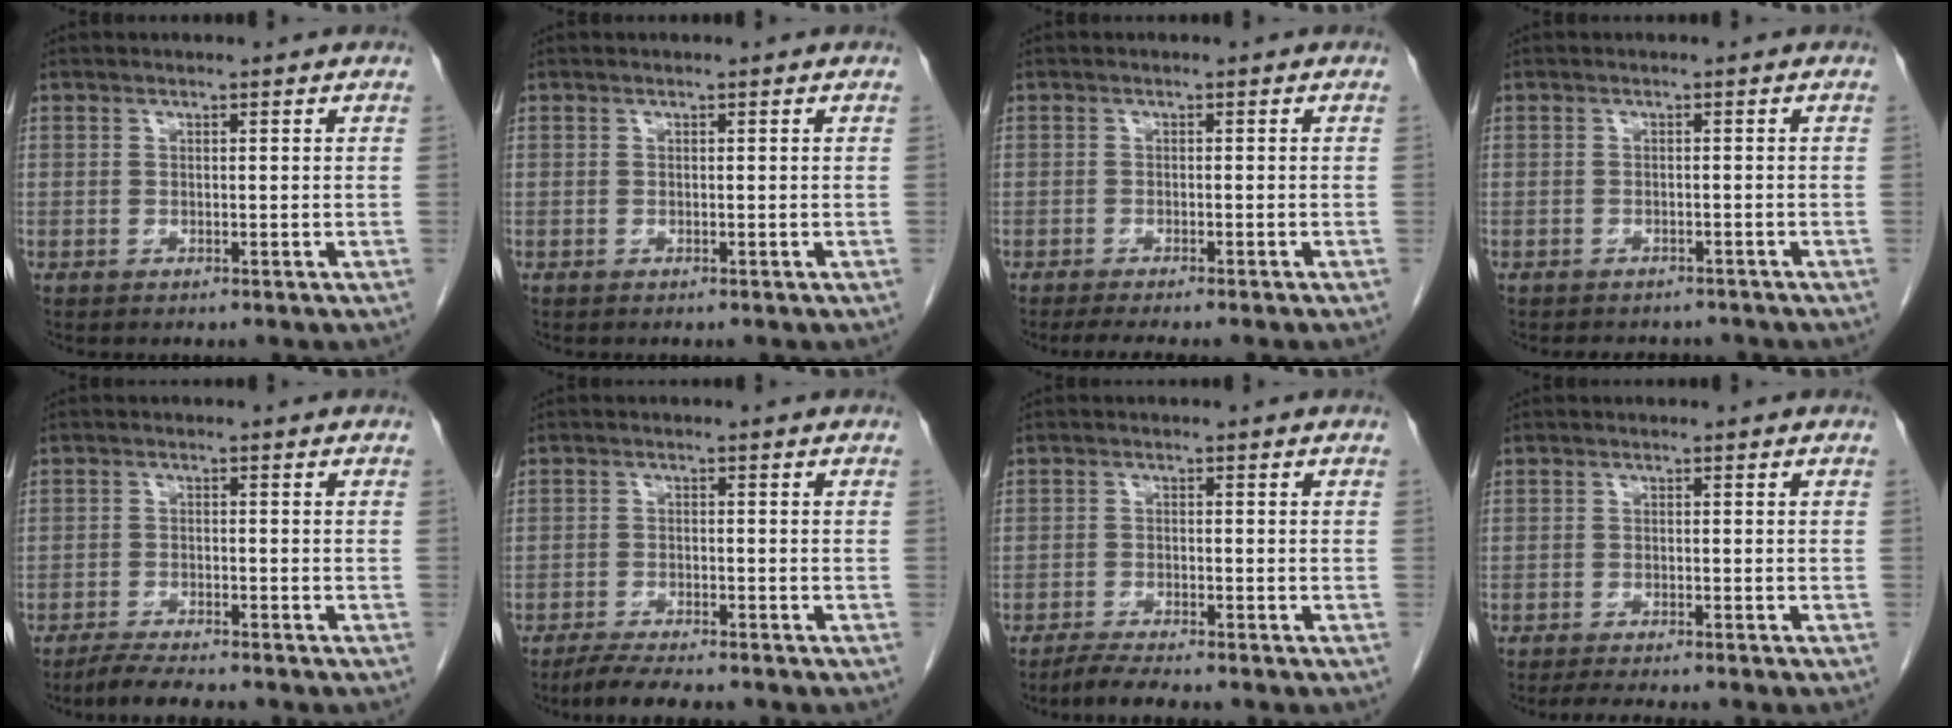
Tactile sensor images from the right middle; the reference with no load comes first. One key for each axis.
{"total": 0.0}
{"total": 5.4, "fx": -4.6, "fy": -0.2, "fz": 2.9, "tx": -0.030, "ty": -0.009, "tz": -0.065}
{"total": 4.9, "fx": -4.4, "fy": 1.9, "fz": 1.0, "tx": -0.010, "ty": 0.002, "tz": -0.052}
{"total": 5.1, "fx": -4.6, "fy": 0.5, "fz": 2.3, "tx": -0.039, "ty": -0.014, "tz": -0.077}
{"total": 6.3, "fx": -5.4, "fy": 1.0, "fz": 3.0, "tx": -0.049, "ty": -0.013, "tz": -0.088}
{"total": 4.0, "fx": -3.5, "fy": 0.2, "fz": 1.9, "tx": -0.036, "ty": -0.012, "tz": -0.060}
{"total": 5.4, "fx": -4.7, "fy": 0.1, "fz": 2.7, "tx": -0.032, "ty": -0.010, "tz": -0.067}